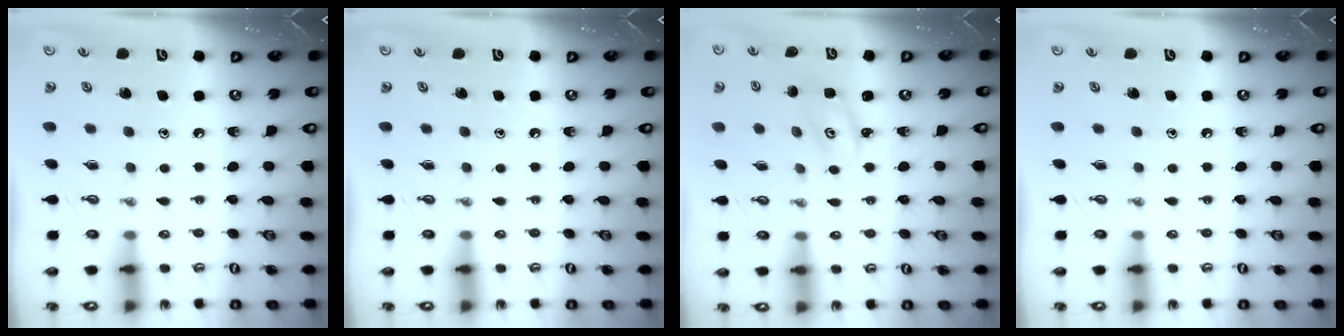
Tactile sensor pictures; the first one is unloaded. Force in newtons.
{"total": 0.0}
{"total": 2.4, "press": 2.4, "slide": 0.1}
{"total": 0.0}